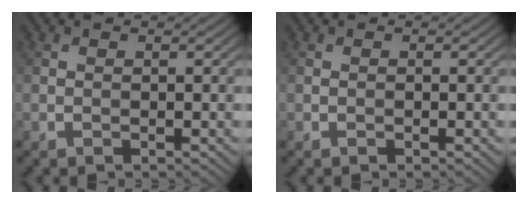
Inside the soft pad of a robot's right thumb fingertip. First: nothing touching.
{"total": 0.0}